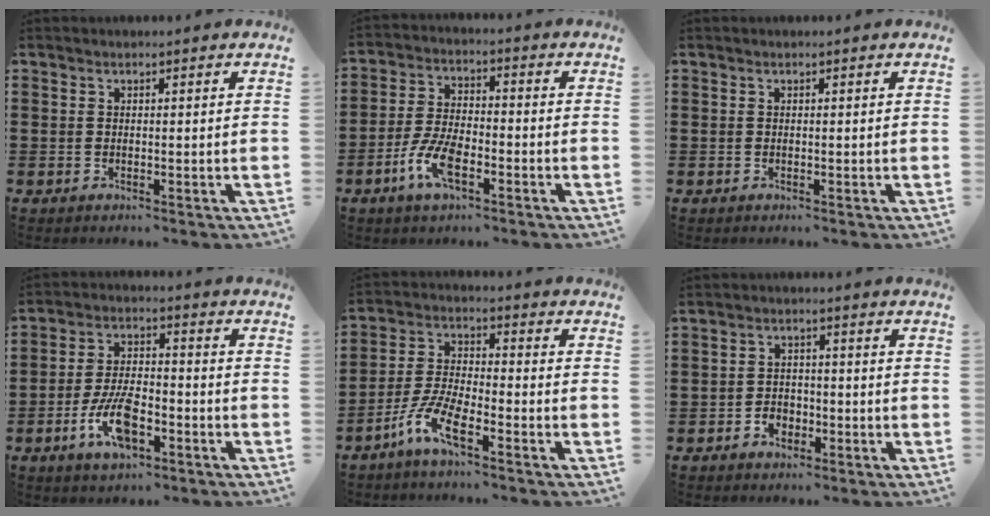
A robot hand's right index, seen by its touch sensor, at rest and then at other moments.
{"total": 7.1, "force": [-3.3, 2.8, 5.6], "torque": [-0.134, -0.009, -0.066]}
{"total": 0.0}
{"total": 8.8, "force": [-3.9, 3.8, 7.0], "torque": [-0.160, -0.006, -0.074]}
{"total": 7.3, "force": [-4.9, 1.7, 5.2], "torque": [-0.131, -0.007, -0.098]}
{"total": 2.7, "force": [-1.5, 2.1, 0.9], "torque": [-0.023, 0.002, -0.031]}